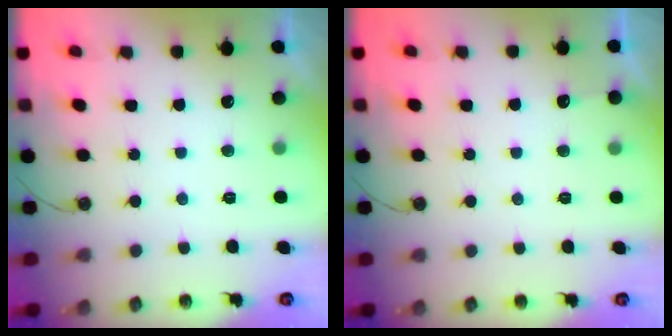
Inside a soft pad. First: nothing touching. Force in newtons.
{"total": 2.8, "press": 2.8, "slide": 0.4}